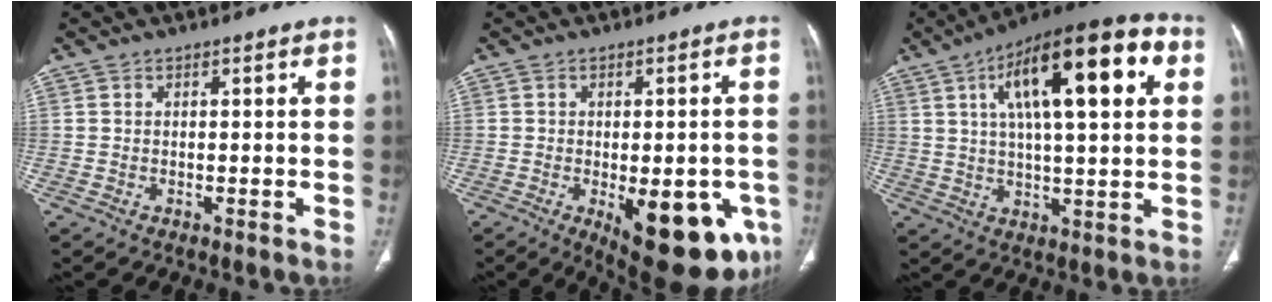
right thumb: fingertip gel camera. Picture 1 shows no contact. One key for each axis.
{"total": 18.0, "fx": -6.4, "fy": 7.6, "fz": 15.0, "tx": -0.139, "ty": -0.004, "tz": -0.064}
{"total": 22.0, "fx": 7.4, "fy": 7.3, "fz": 19.3, "tx": -0.283, "ty": 0.015, "tz": 0.109}